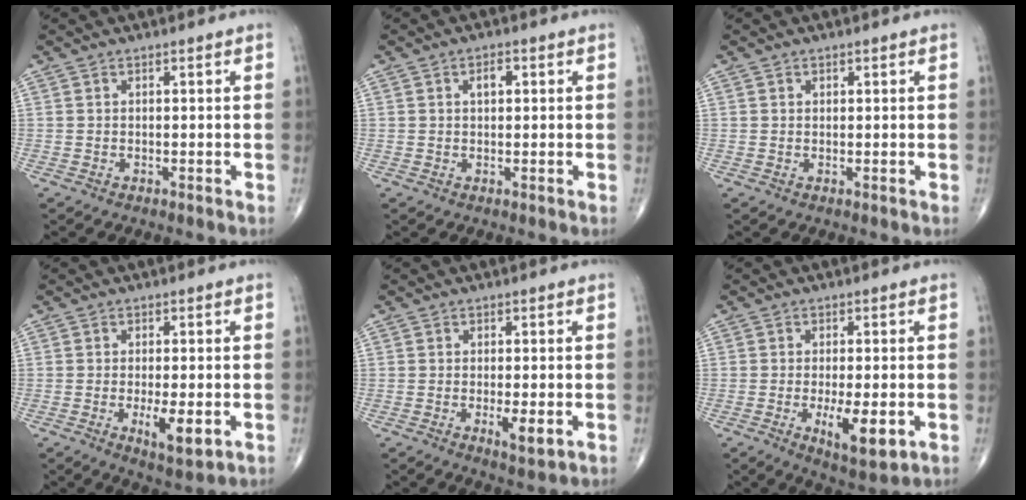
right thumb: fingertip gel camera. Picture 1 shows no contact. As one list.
[{"total": 2.3, "force": [0.6, 1.4, 1.8], "torque": [-0.027, 0.004, 0.009]}, {"total": 0.5, "force": [0.3, 0.4, 0.1], "torque": [0.001, -0.001, 0.003]}, {"total": 6.3, "force": [-1.6, 2.1, 5.7], "torque": [-0.093, -0.015, -0.022]}, {"total": 3.9, "force": [-1.0, 1.2, 3.6], "torque": [-0.060, -0.010, -0.015]}, {"total": 8.5, "force": [-2.2, 3.0, 7.6], "torque": [-0.119, -0.019, -0.030]}]